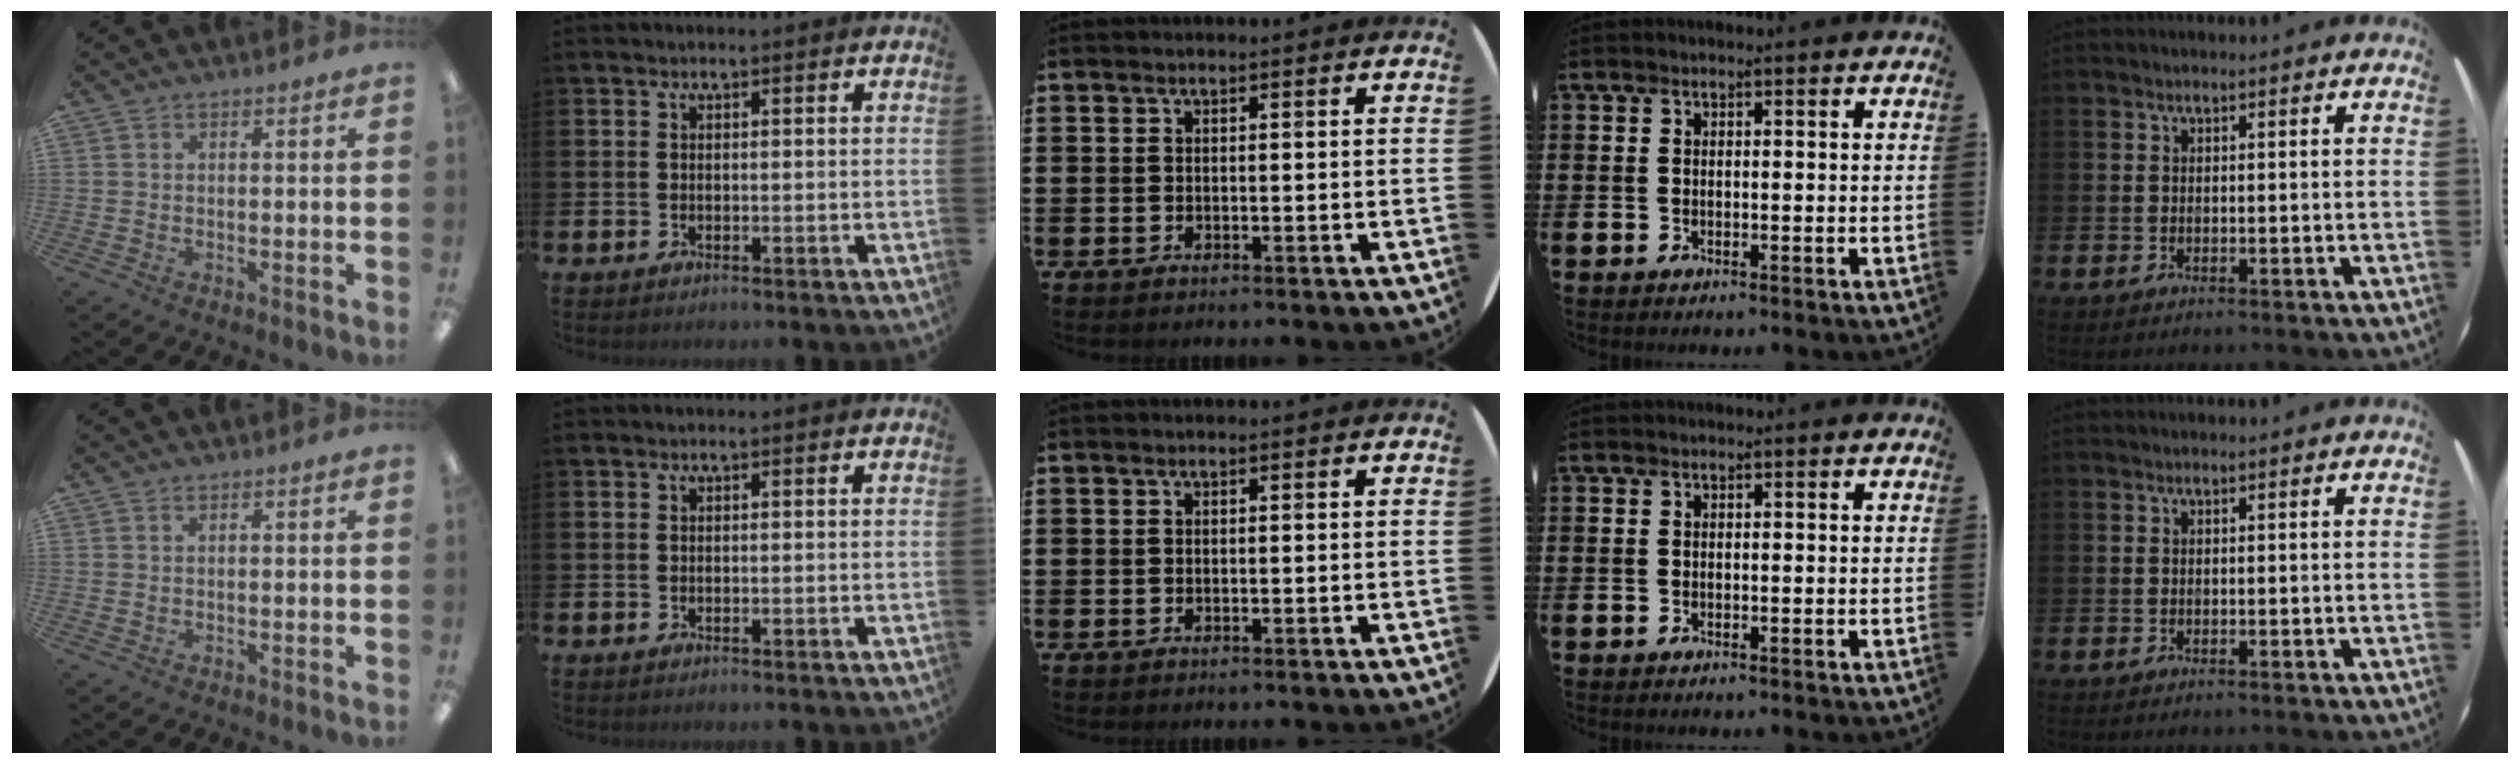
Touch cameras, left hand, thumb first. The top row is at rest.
{}